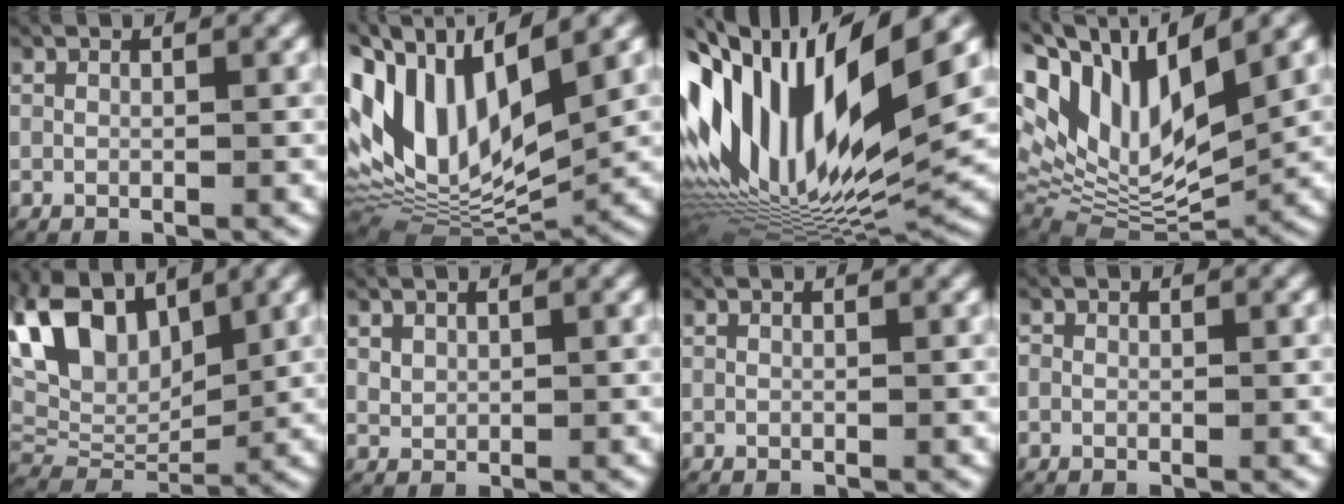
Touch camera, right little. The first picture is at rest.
{"total": 15.9, "force": [1.7, 11.4, 11.0], "torque": [-0.227, -0.010, 0.026]}
{"total": 18.9, "force": [1.1, 12.0, 14.6], "torque": [-0.281, -0.012, 0.027]}
{"total": 14.9, "force": [2.7, 10.8, 9.9], "torque": [-0.217, -0.020, 0.048]}
{"total": 11.5, "force": [3.1, 8.1, 7.6], "torque": [-0.186, -0.023, 0.059]}
{"total": 1.0, "force": [0.6, 0.7, 0.3], "torque": [-0.012, -0.001, 0.020]}
{"total": 0.0}
{"total": 0.8, "force": [-0.1, 0.7, 0.3], "torque": [-0.005, -0.001, -0.004]}